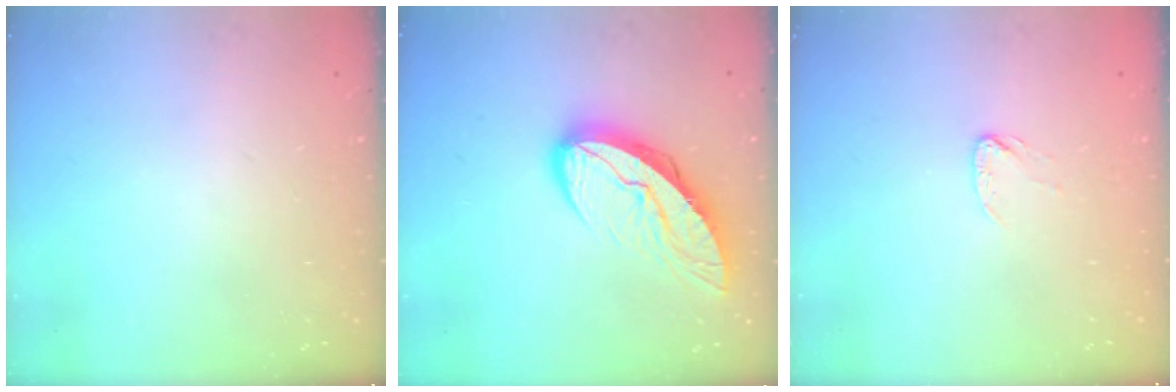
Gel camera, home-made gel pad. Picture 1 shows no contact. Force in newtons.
{"total": 12.5, "press": 12.5, "slide": 1.2}
{"total": 3.4, "press": 3.4, "slide": 0.3}